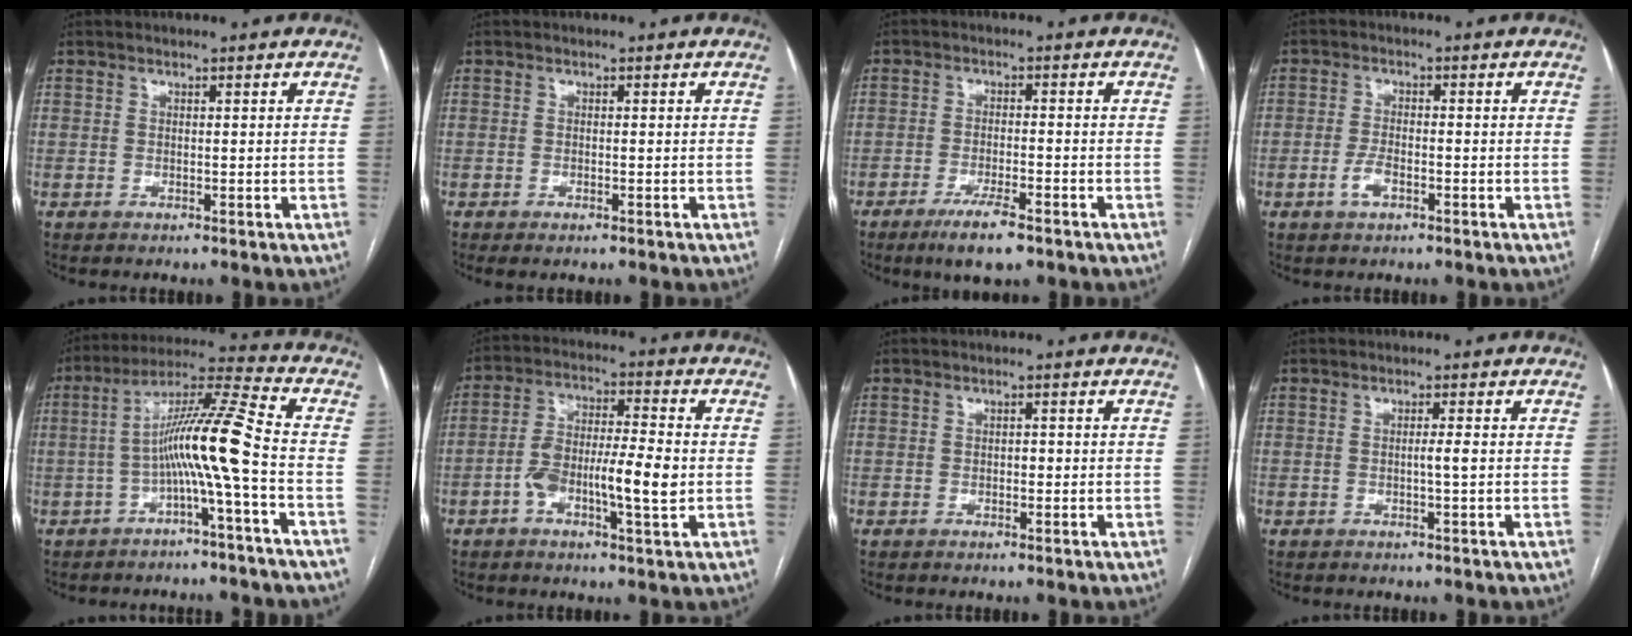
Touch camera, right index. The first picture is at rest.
{"total": 0.9, "force": [-0.5, 0.2, 0.7], "torque": [-0.014, -0.004, -0.003]}
{"total": 6.3, "force": [-4.1, 1.2, 4.6], "torque": [-0.086, -0.009, -0.066]}
{"total": 3.1, "force": [-1.5, 1.5, 2.3], "torque": [-0.053, 0.000, -0.027]}
{"total": 10.7, "force": [-2.4, -1.3, 10.4], "torque": [-0.182, 0.027, -0.047]}
{"total": 10.3, "force": [-2.3, 2.1, 9.8], "torque": [-0.181, 0.016, -0.040]}
{"total": 1.0, "force": [-0.1, 0.6, 0.8], "torque": [-0.009, 0.003, -0.002]}
{"total": 1.5, "force": [-0.1, -0.2, 1.5], "torque": [-0.026, 0.000, -0.002]}